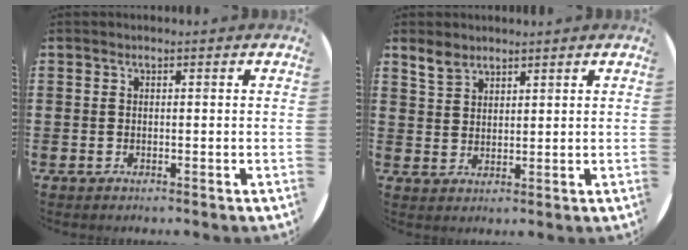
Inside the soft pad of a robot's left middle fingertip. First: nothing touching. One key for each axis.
{"total": 2.7, "fx": 2.3, "fy": 1.2, "fz": 0.6, "tx": -0.015, "ty": 0.001, "tz": 0.046}